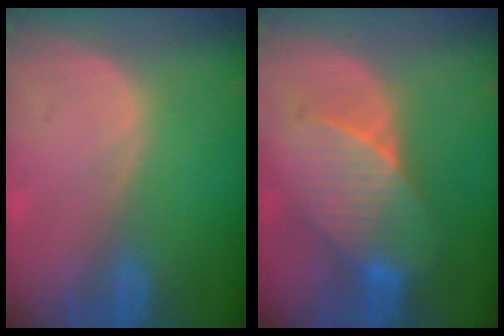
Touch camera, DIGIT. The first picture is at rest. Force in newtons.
{"total": 7.1, "press": 7.0, "slide": 1.3}